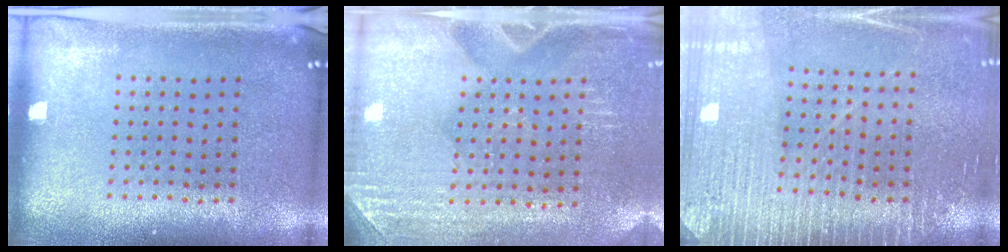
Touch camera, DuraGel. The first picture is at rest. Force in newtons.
{"total": 2.9, "press": 2.8, "slide": 0.9}
{"total": 3.1, "press": 3.0, "slide": 0.2}